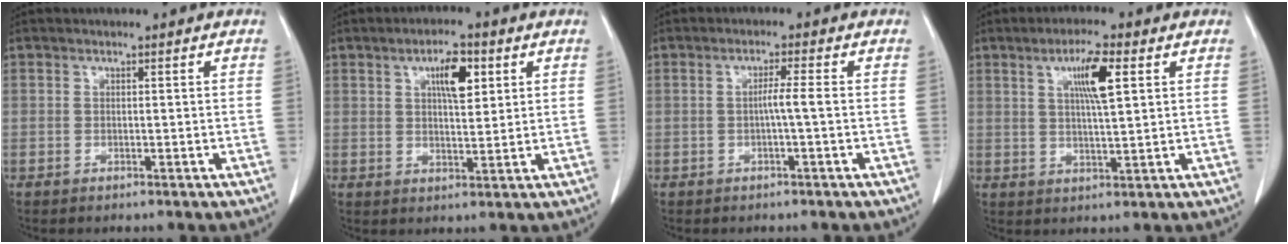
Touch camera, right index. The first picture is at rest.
{"total": 5.9, "force": [2.4, 1.9, 5.0], "torque": [-0.085, 0.004, 0.040]}
{"total": 2.4, "force": [-0.4, -0.5, 2.3], "torque": [-0.039, 0.001, -0.009]}
{"total": 6.6, "force": [2.5, 0.5, 6.1], "torque": [-0.109, 0.001, 0.042]}